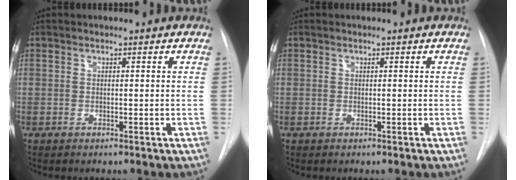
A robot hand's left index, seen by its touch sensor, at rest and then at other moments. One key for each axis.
{"total": 0.0}